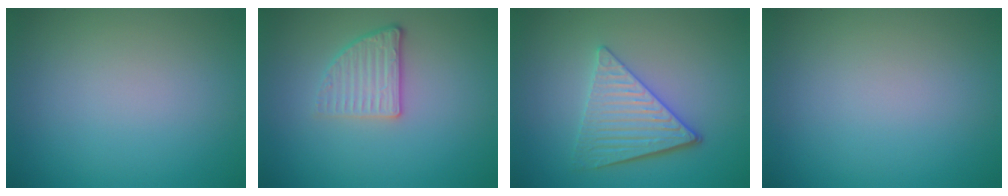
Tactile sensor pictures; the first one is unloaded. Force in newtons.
{"total": 2.8, "press": 2.3, "slide": 1.6}
{"total": 4.5, "press": 3.7, "slide": 2.5}
{"total": 0.0}